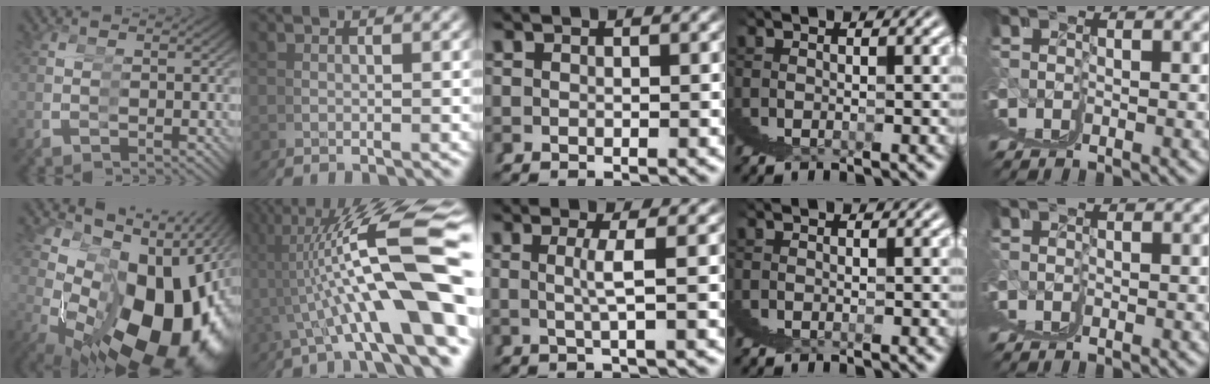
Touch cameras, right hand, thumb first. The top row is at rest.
{"thumb": {"total": 20.7, "force": [-0.3, 13.5, 15.8], "torque": [-0.237, -0.031, 0.008]}, "index": {"total": 10.7, "force": [1.5, 3.7, 9.9], "torque": [-0.155, 0.013, 0.017]}, "middle": {"total": 2.1, "force": [0.1, -0.7, 2.0], "torque": [-0.038, -0.006, 0.007]}}